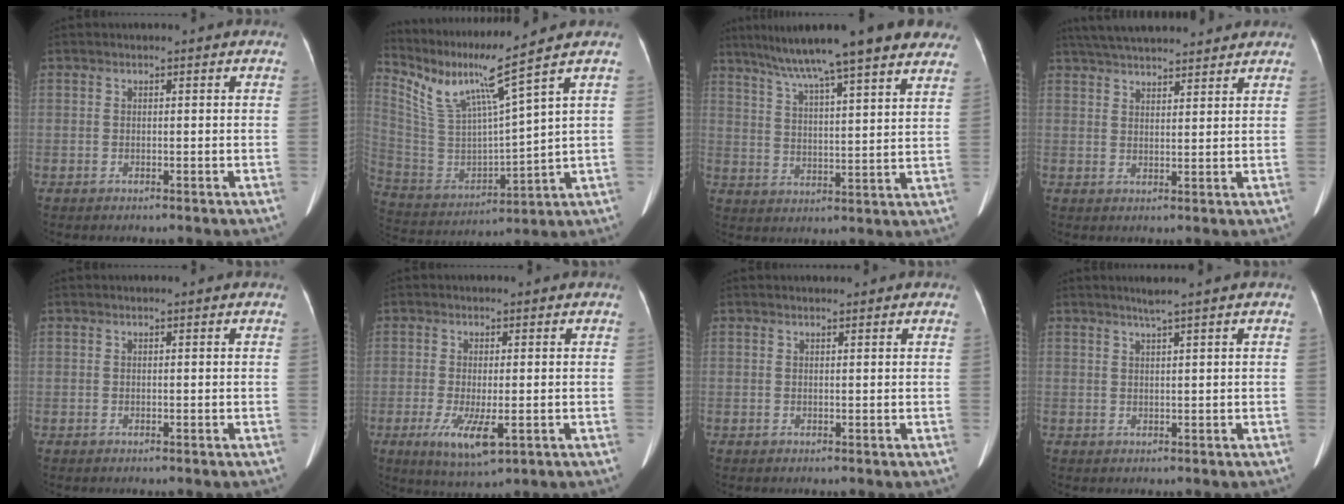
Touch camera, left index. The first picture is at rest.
{"total": 13.1, "force": [9.4, -1.4, 9.0], "torque": [-0.183, -0.002, 0.192]}
{"total": 21.6, "force": [17.4, 1.8, 12.7], "torque": [-0.204, 0.031, 0.241]}
{"total": 14.6, "force": [13.0, 2.9, 5.9], "torque": [-0.102, 0.046, 0.195]}
{"total": 0.0}
{"total": 6.0, "force": [-1.7, 1.7, 5.5], "torque": [-0.105, -0.015, -0.022]}
{"total": 1.1, "force": [1.0, 0.5, 0.1], "torque": [-0.007, 0.012, 0.013]}
{"total": 1.6, "force": [1.3, -0.5, 0.8], "torque": [-0.017, -0.001, 0.028]}